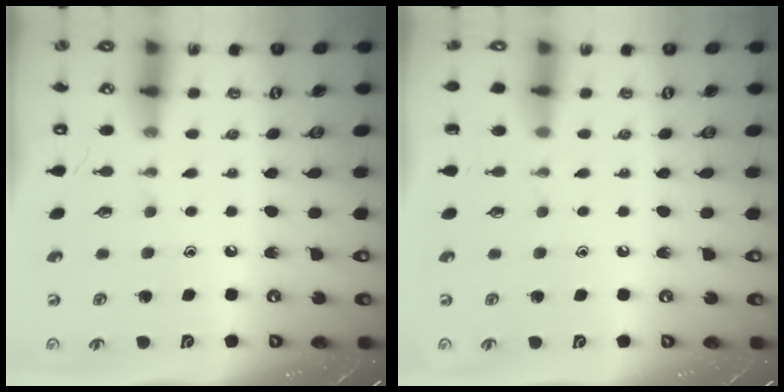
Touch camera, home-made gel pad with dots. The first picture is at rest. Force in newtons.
{"total": 0.0}